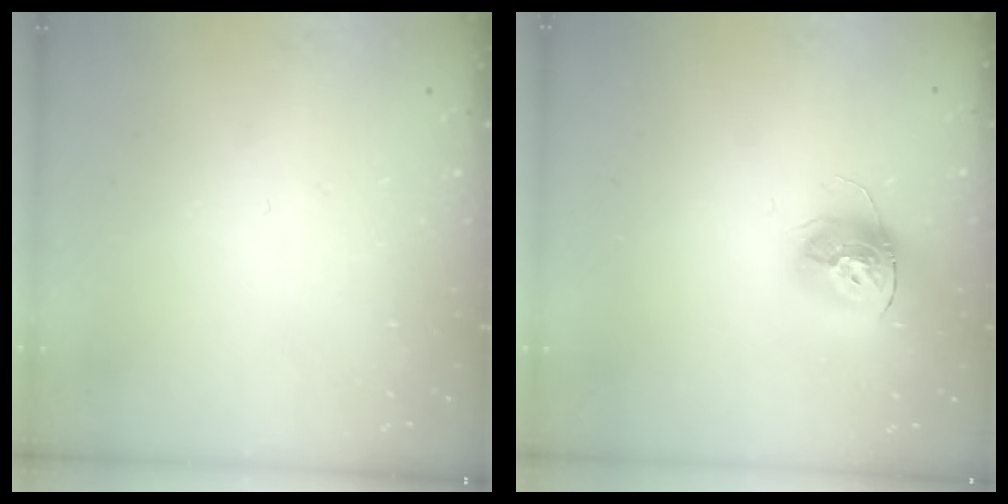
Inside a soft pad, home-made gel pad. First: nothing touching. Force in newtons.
{"total": 13.5, "press": 13.5, "slide": 1.0}